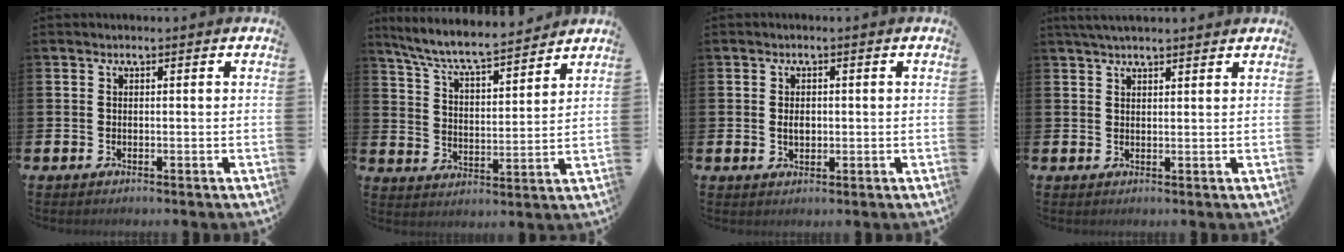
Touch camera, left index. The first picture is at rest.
{"total": 7.5, "force": [7.1, 0.7, 2.5], "torque": [-0.082, -0.048, 0.122]}
{"total": 1.9, "force": [0.1, 1.2, 1.4], "torque": [-0.004, -0.003, -0.004]}
{"total": 2.9, "force": [2.6, 0.5, 1.1], "torque": [-0.028, -0.001, 0.048]}